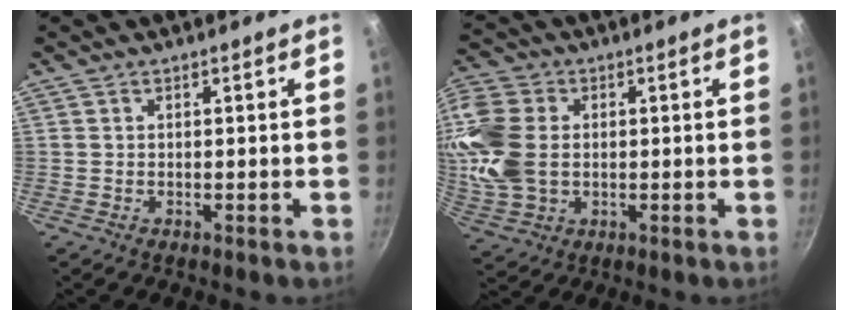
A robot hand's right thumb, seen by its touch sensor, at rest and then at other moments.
{"total": 13.3, "force": [0.7, 9.8, 9.0], "torque": [-0.175, 0.003, 0.013]}